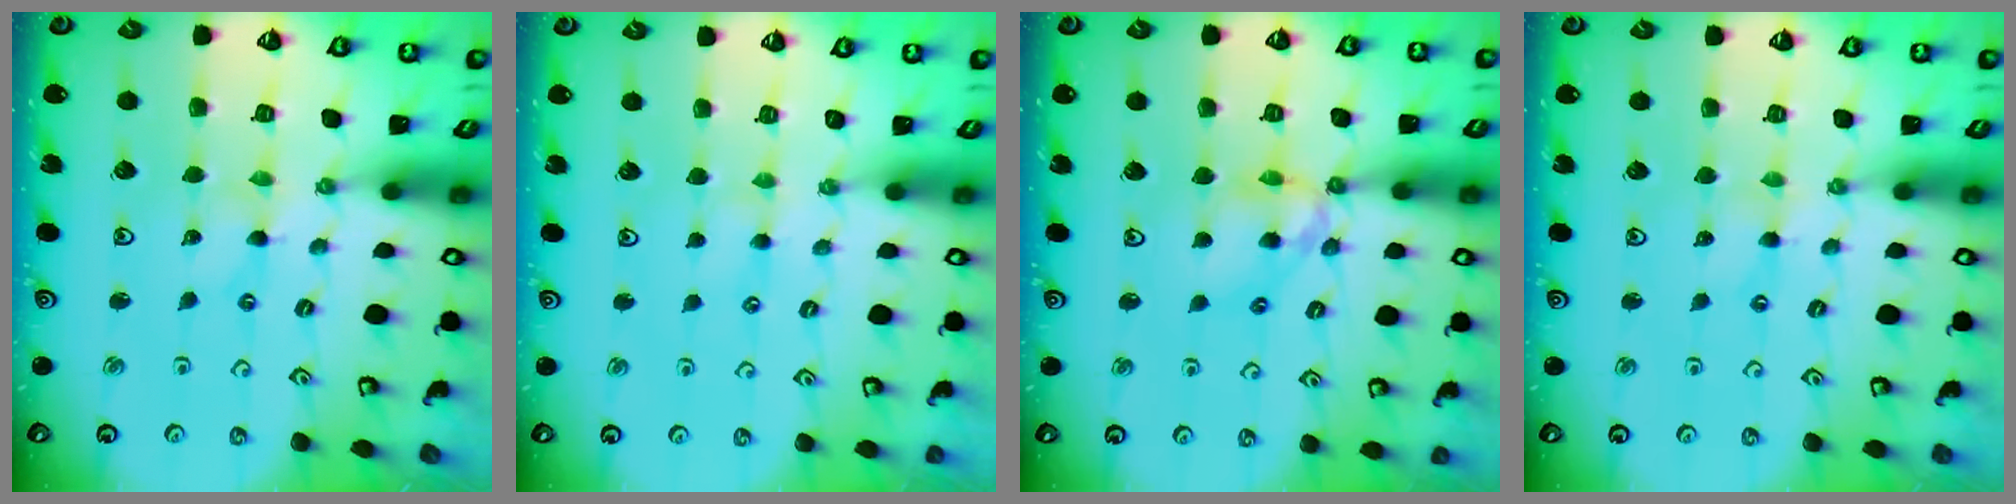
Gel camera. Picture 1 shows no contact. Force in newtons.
{"total": 2.1, "press": 2.1, "slide": 0.3}
{"total": 11.3, "press": 11.3, "slide": 1.0}
{"total": 1.1, "press": 1.0, "slide": 0.3}